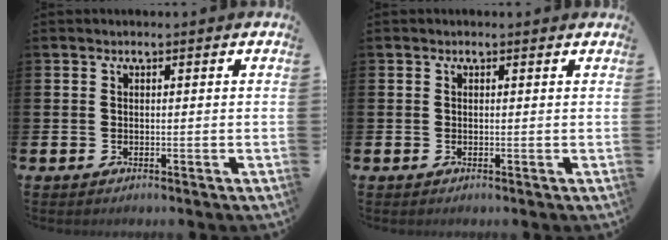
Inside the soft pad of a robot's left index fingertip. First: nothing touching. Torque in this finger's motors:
{"motor_torque": [0.99, -1.15, 0.05, 0.01]}